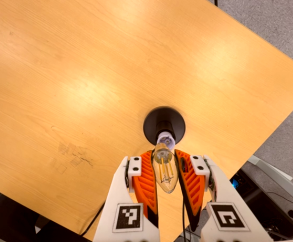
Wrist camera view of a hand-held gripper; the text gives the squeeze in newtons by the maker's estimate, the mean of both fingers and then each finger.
{"total": 19.7, "left": 21.8, "right": 17.7}